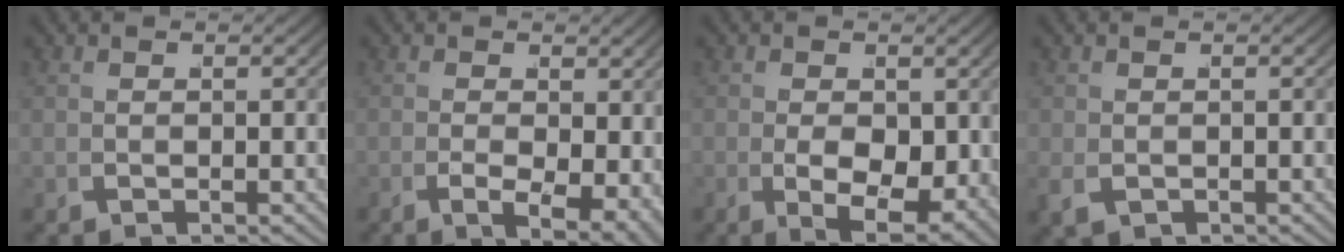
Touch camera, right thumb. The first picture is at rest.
{"total": 5.6, "force": [-1.3, 3.1, 4.6], "torque": [-0.080, -0.034, -0.004]}
{"total": 8.2, "force": [-1.4, 5.2, 6.2], "torque": [-0.118, -0.047, 0.004]}
{"total": 1.4, "force": [-0.3, 1.1, 0.7], "torque": [-0.020, -0.005, 0.001]}